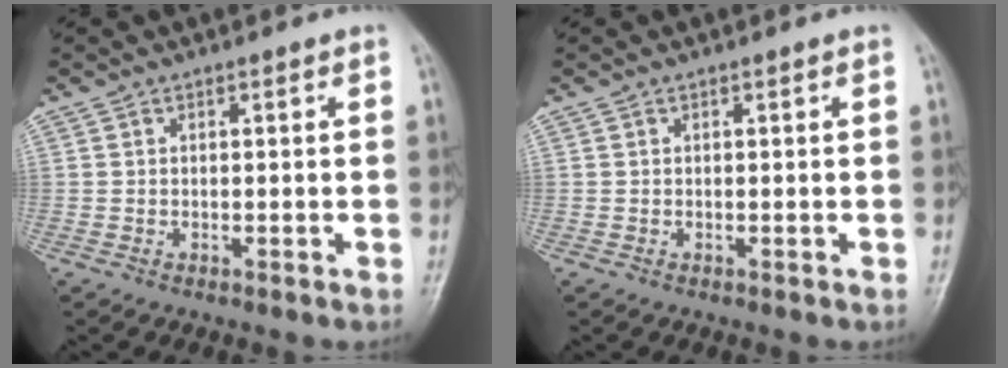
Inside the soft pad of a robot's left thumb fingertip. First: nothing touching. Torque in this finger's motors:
{"motor_torque": [0.00, 0.02, 0.00, -0.03, 0.00]}